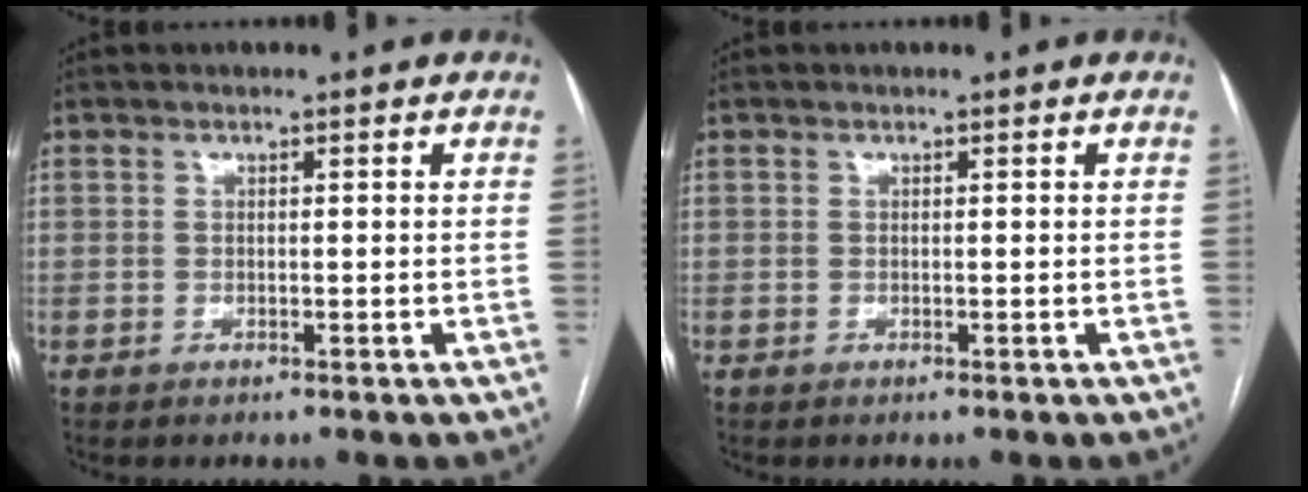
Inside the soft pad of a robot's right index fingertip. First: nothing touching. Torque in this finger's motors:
{"motor_torque": [0.05, -0.07, -0.01, 0.00]}